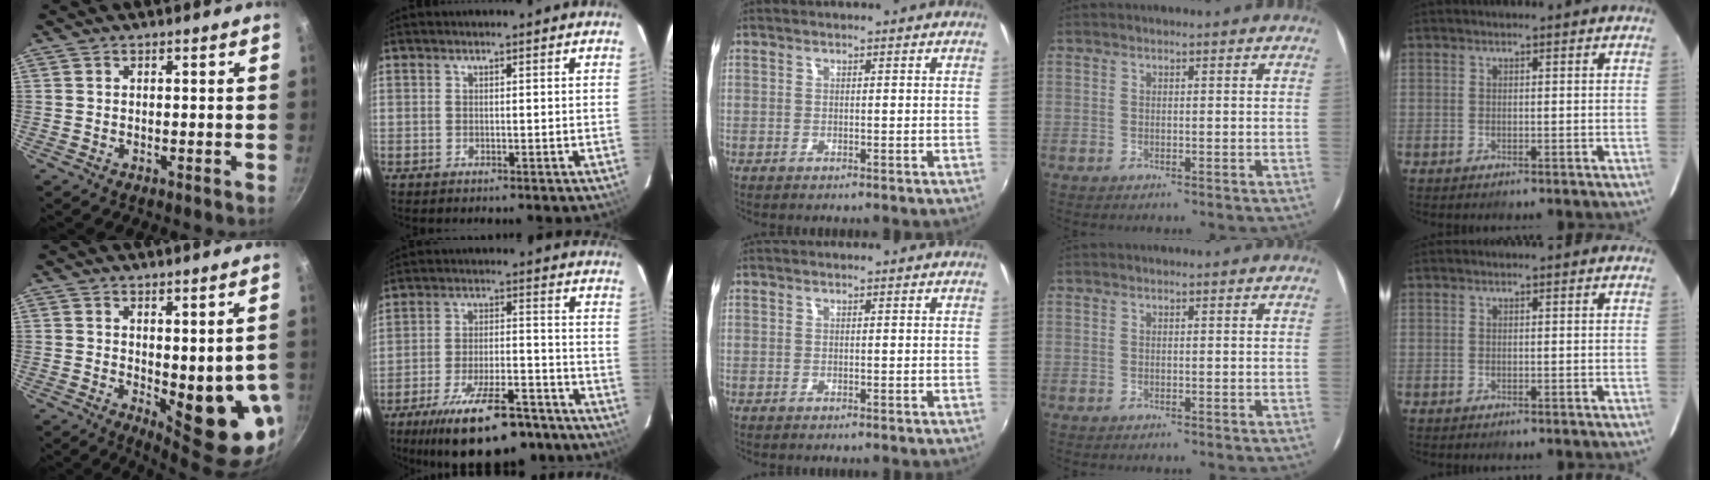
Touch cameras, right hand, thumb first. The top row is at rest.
{"thumb": {"total": 12.0, "force": [-0.7, 4.6, 11.1], "torque": [-0.115, -0.019, 0.006]}, "index": {"total": 19.9, "force": [-14.5, 6.9, 11.8], "torque": [-0.211, -0.017, -0.210]}}